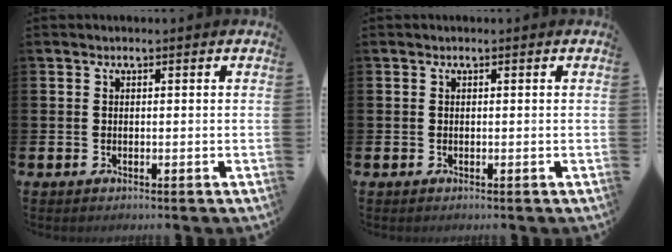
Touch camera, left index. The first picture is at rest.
{"total": 0.0}